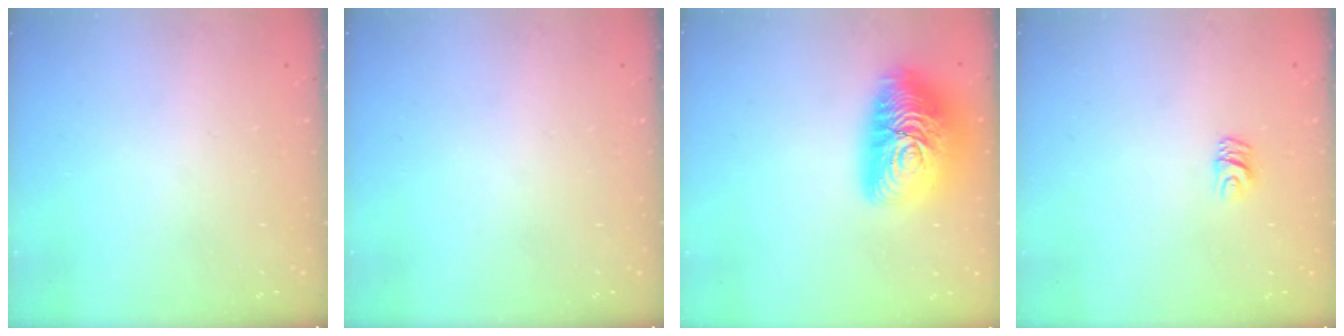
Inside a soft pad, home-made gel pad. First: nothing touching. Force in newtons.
{"total": 0.0}
{"total": 20.7, "press": 20.7, "slide": 1.1}
{"total": 5.5, "press": 5.5, "slide": 0.4}